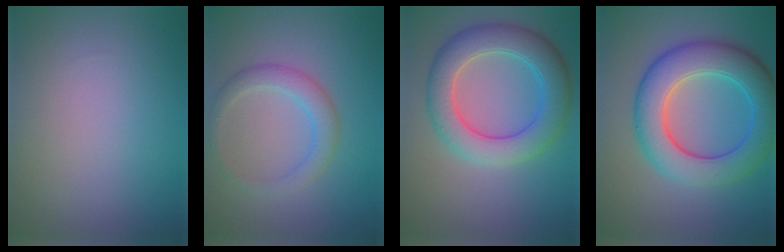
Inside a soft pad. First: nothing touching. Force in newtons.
{"total": 2.7, "press": 2.7, "slide": 0.0}
{"total": 6.5, "press": 6.5, "slide": 0.3}
{"total": 8.3, "press": 8.3, "slide": 0.2}